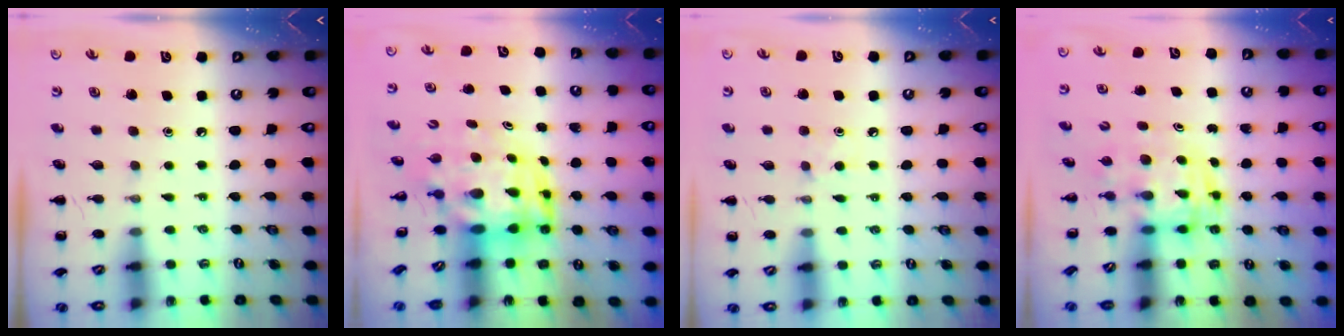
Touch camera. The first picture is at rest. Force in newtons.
{"total": 6.4, "press": 6.2, "slide": 1.6}
{"total": 4.1, "press": 4.0, "slide": 1.2}
{"total": 2.8, "press": 2.7, "slide": 0.5}